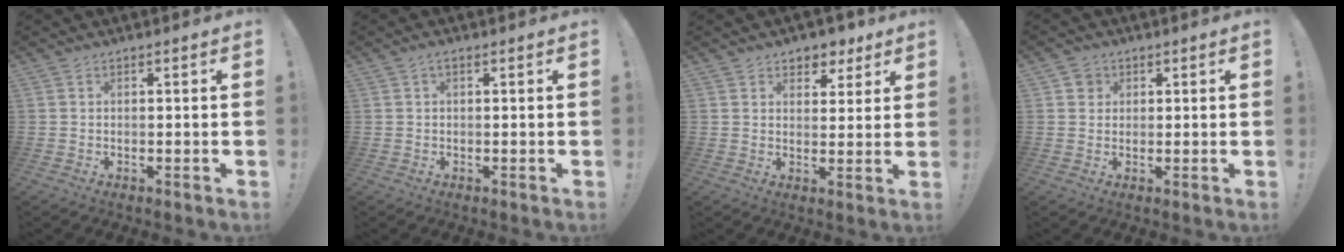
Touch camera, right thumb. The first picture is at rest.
{"total": 1.1, "force": [0.1, 0.4, 1.1], "torque": [-0.016, 0.001, -0.001]}
{"total": 6.1, "force": [4.1, 4.3, 1.3], "torque": [-0.003, -0.030, 0.074]}
{"total": 3.2, "force": [1.1, 2.9, 0.7], "torque": [-0.008, 0.000, 0.021]}